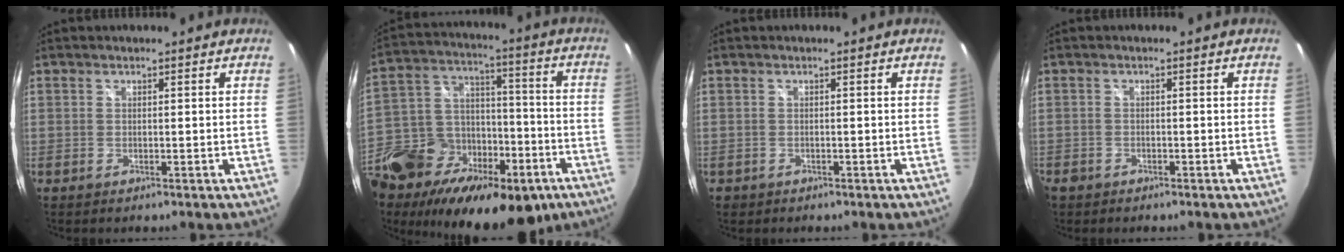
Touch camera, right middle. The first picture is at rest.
{"total": 35.5, "force": [-22.1, 18.3, 20.9], "torque": [-0.425, -0.012, -0.337]}
{"total": 1.4, "force": [-0.8, 1.1, 0.4], "torque": [-0.012, -0.001, -0.010]}
{"total": 2.1, "force": [-1.5, 1.4, 0.5], "torque": [-0.014, -0.003, -0.029]}